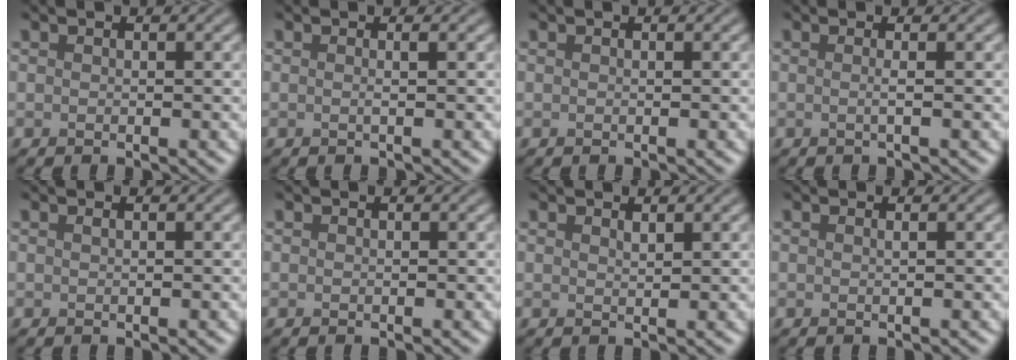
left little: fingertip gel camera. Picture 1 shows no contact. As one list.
[{"total": 1.1, "force": [0.1, 0.3, 1.0], "torque": [-0.012, -0.001, -0.007]}, {"total": 0.0}, {"total": 1.4, "force": [0.0, 0.5, 1.3], "torque": [-0.016, -0.003, -0.010]}, {"total": 0.5, "force": [0.2, 0.2, 0.4], "torque": [-0.004, 0.004, 0.002]}, {"total": 0.0}, {"total": 0.7, "force": [0.6, 0.1, 0.3], "torque": [-0.006, -0.002, 0.014]}, {"total": 0.6, "force": [0.2, 0.2, 0.5], "torque": [-0.001, 0.000, 0.000]}]